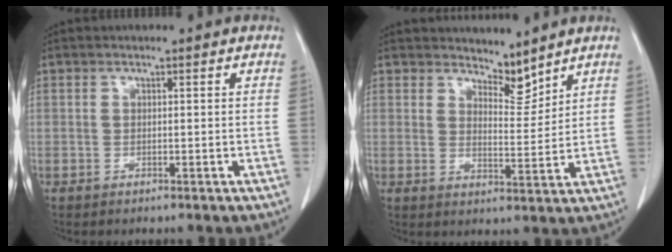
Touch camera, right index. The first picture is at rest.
{"total": 4.5, "force": [4.2, 1.3, 0.8], "torque": [-0.008, -0.010, 0.073]}